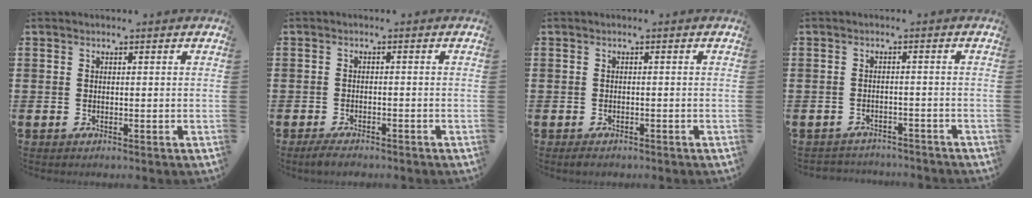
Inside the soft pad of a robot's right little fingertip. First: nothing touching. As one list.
[{"total": 1.7, "force": [-1.5, 0.3, 0.8], "torque": [-0.016, 0.003, -0.029]}, {"total": 0.7, "force": [-0.5, 0.3, 0.4], "torque": [-0.008, 0.001, -0.011]}, {"total": 1.8, "force": [-1.7, 0.1, -0.3], "torque": [-0.002, 0.002, -0.040]}]